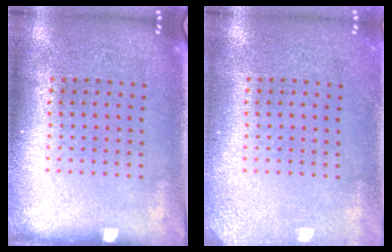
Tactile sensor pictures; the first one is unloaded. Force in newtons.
{"total": 1.6, "press": 1.6, "slide": 0.2}